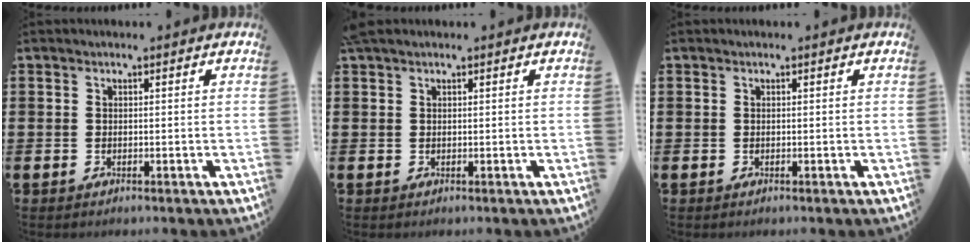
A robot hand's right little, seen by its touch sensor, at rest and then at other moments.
{"total": 0.7, "force": [0.5, 0.2, 0.4], "torque": [-0.001, -0.001, 0.006]}
{"total": 0.0}